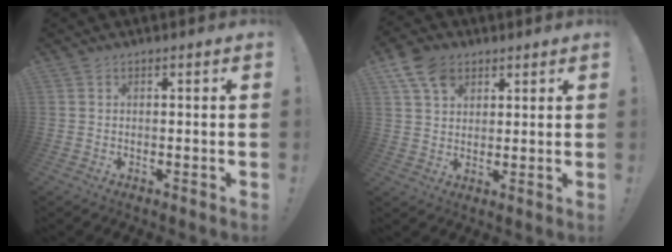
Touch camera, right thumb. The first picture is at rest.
{"total": 10.4, "force": [5.4, 7.4, 4.8], "torque": [-0.079, -0.017, 0.106]}